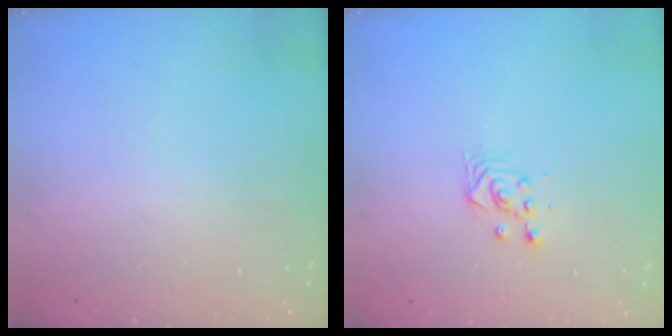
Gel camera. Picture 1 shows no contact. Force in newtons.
{"total": 3.3, "press": 3.3, "slide": 0.3}